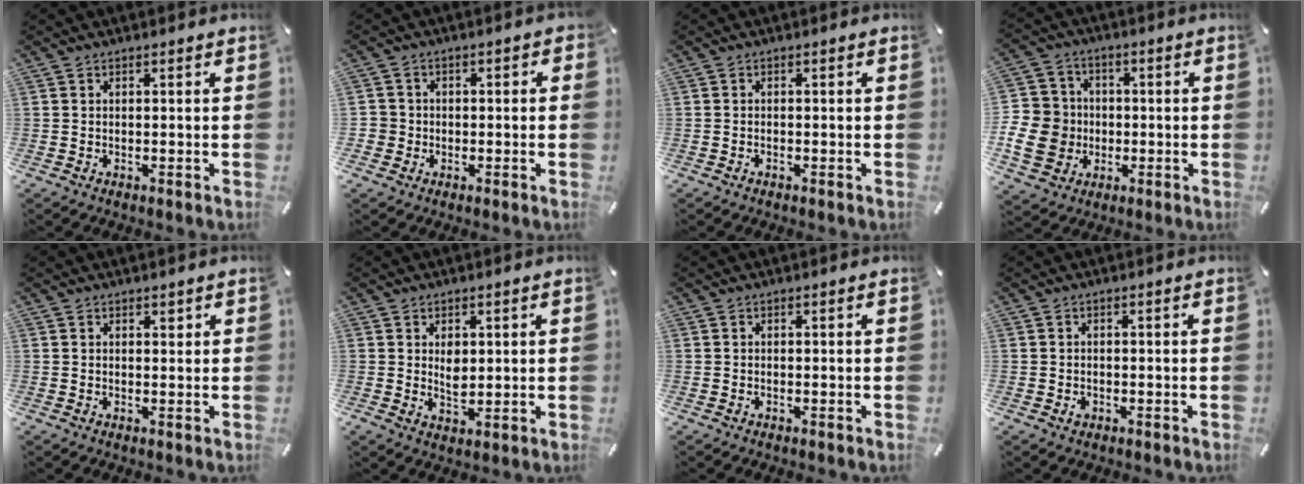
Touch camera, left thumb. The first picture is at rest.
{"total": 3.8, "force": [-1.2, 3.5, 0.5], "torque": [-0.012, 0.014, -0.023]}
{"total": 0.6, "force": [-0.5, 0.2, 0.4], "torque": [-0.009, -0.001, -0.008]}
{"total": 11.0, "force": [-1.5, 10.3, 3.4], "torque": [-0.092, 0.014, -0.024]}
{"total": 1.1, "force": [0.6, 0.8, 0.5], "torque": [-0.001, -0.002, 0.009]}
{"total": 3.9, "force": [1.0, 2.5, 2.8], "torque": [-0.042, -0.004, 0.015]}
{"total": 0.0}
{"total": 1.0, "force": [-0.4, 0.8, 0.4], "torque": [-0.007, 0.002, -0.008]}